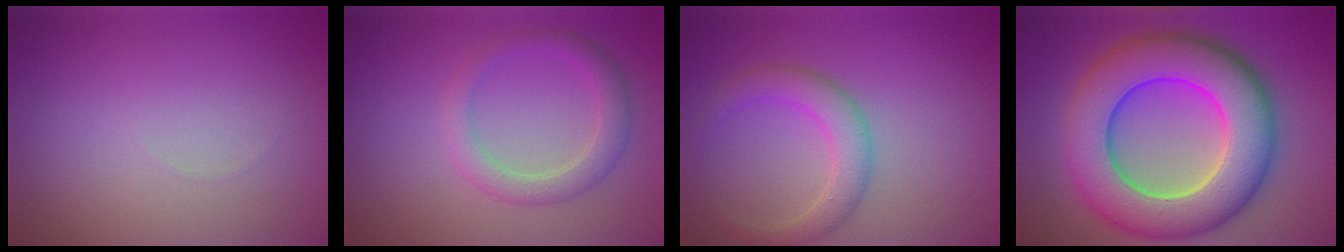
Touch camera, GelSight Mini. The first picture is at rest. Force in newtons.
{"total": 2.8, "press": 2.8, "slide": 0.1}
{"total": 3.3, "press": 3.3, "slide": 0.2}
{"total": 12.7, "press": 12.7, "slide": 0.4}